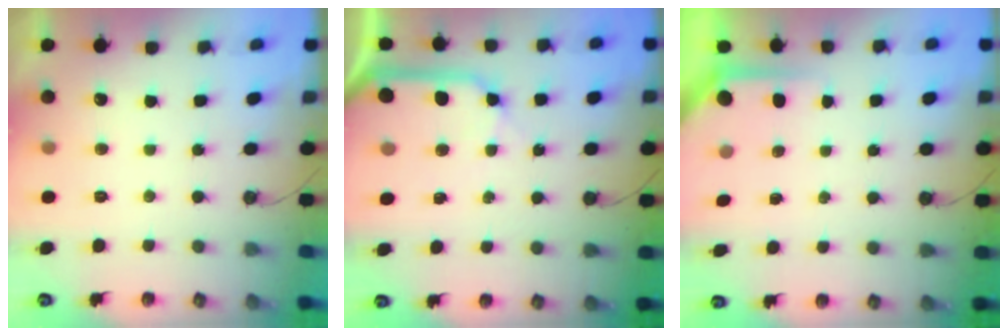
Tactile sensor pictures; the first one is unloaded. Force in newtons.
{"total": 10.2, "press": 10.1, "slide": 1.2}
{"total": 3.9, "press": 3.8, "slide": 0.2}